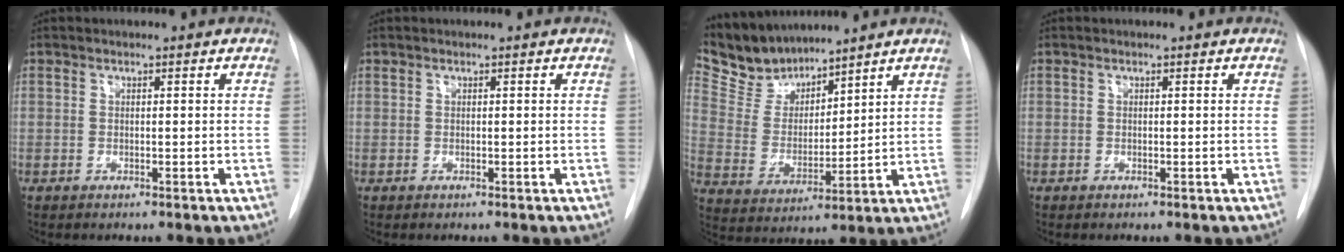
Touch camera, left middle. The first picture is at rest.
{"total": 0.0}
{"total": 9.6, "force": [9.1, 2.8, 1.5], "torque": [-0.042, 0.011, 0.190]}
{"total": 0.0}